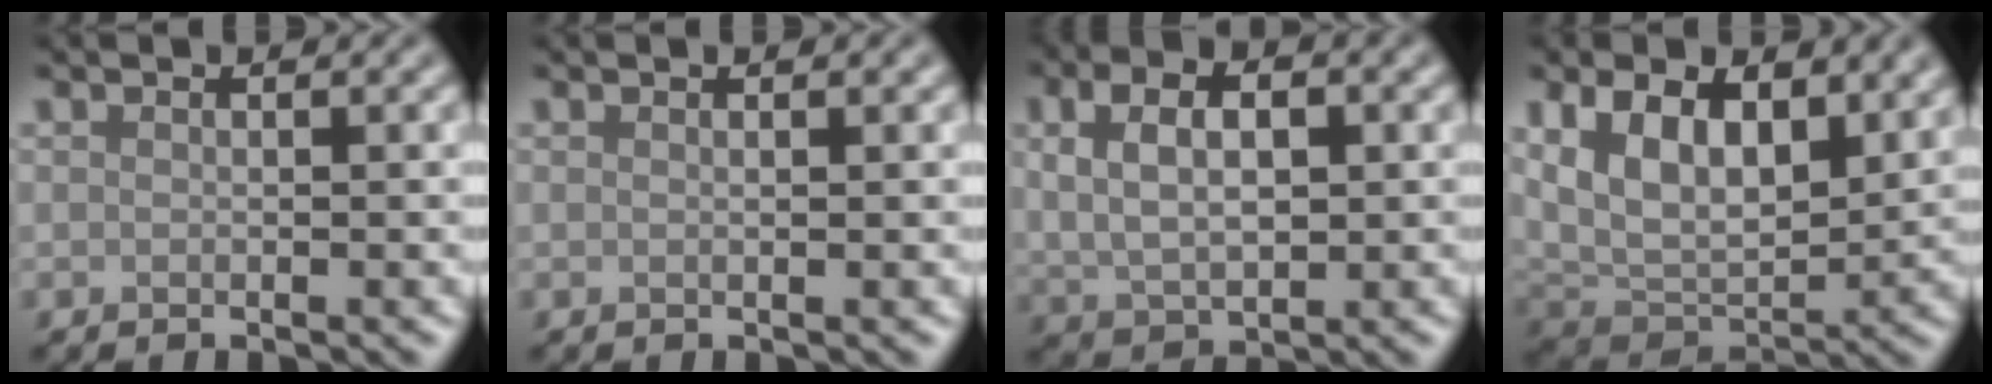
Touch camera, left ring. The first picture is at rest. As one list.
[{"total": 1.2, "force": [0.6, 0.4, 1.0], "torque": [-0.010, 0.002, 0.001]}, {"total": 5.8, "force": [1.2, 3.4, 4.6], "torque": [-0.088, 0.008, 0.023]}, {"total": 9.0, "force": [3.5, 4.9, 6.7], "torque": [-0.134, -0.007, 0.059]}]